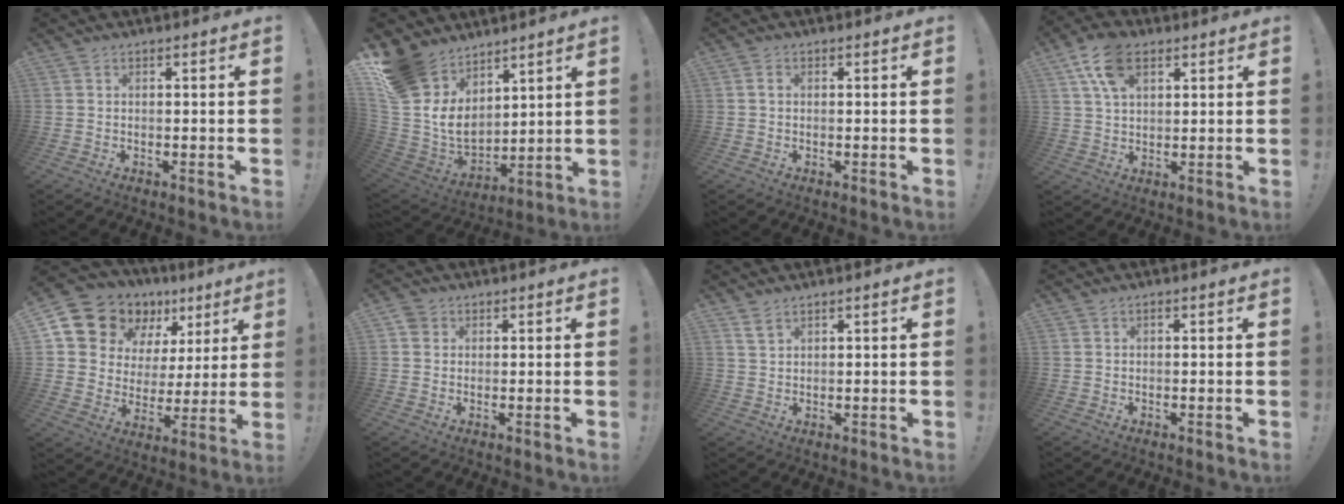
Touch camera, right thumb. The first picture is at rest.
{"total": 14.5, "force": [7.1, 10.7, 6.8], "torque": [-0.146, -0.061, 0.142]}
{"total": 1.3, "force": [0.1, 0.8, 0.9], "torque": [-0.014, 0.003, 0.001]}
{"total": 11.3, "force": [5.4, 6.5, 7.4], "torque": [-0.128, -0.006, 0.100]}
{"total": 14.7, "force": [10.6, 9.2, 4.5], "torque": [-0.079, -0.076, 0.210]}
{"total": 2.8, "force": [1.1, 2.4, 0.9], "torque": [-0.015, 0.002, 0.021]}
{"total": 2.8, "force": [2.0, 1.3, 1.5], "torque": [-0.030, -0.007, 0.038]}
{"total": 0.0}